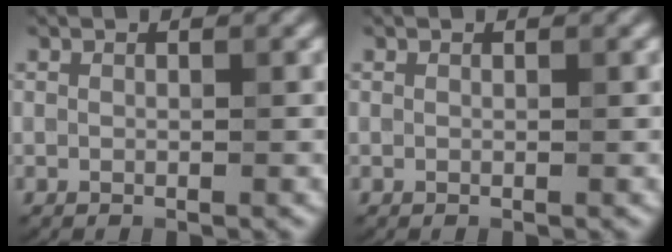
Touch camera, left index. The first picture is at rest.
{"total": 0.0}